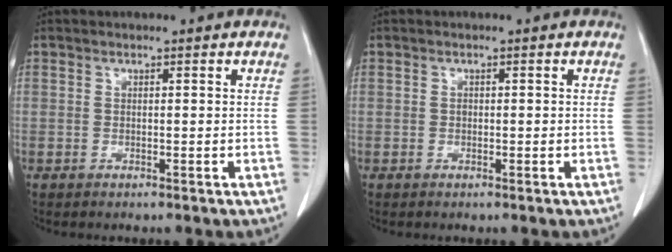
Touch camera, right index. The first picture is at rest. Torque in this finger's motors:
{"motor_torque": [0.00, 0.06, 0.02, 0.00]}